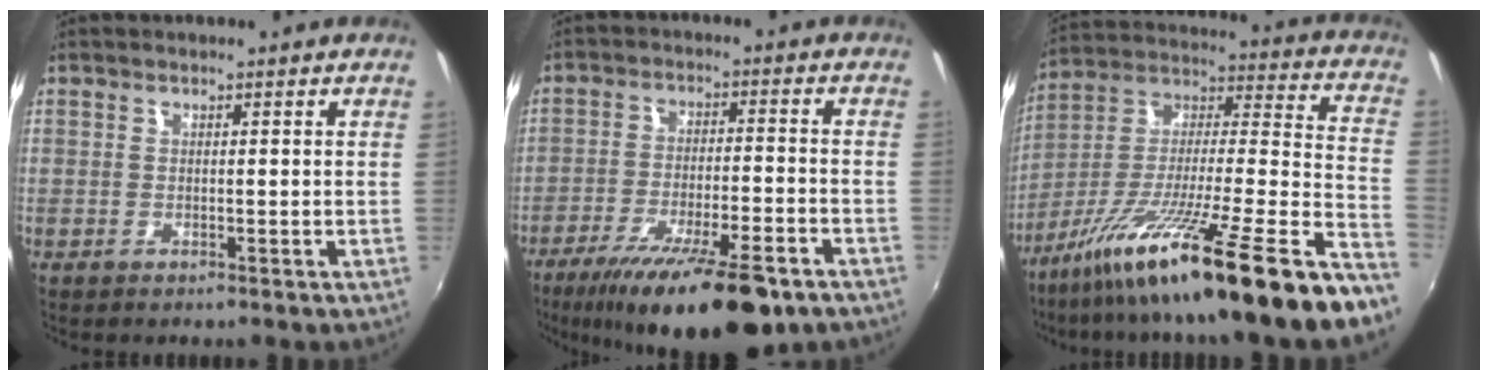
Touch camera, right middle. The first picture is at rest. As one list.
[{"total": 18.7, "force": [-13.1, 4.3, 12.7], "torque": [-0.226, -0.042, -0.203]}, {"total": 26.0, "force": [-17.6, -1.4, 19.0], "torque": [-0.266, -0.036, -0.297]}]